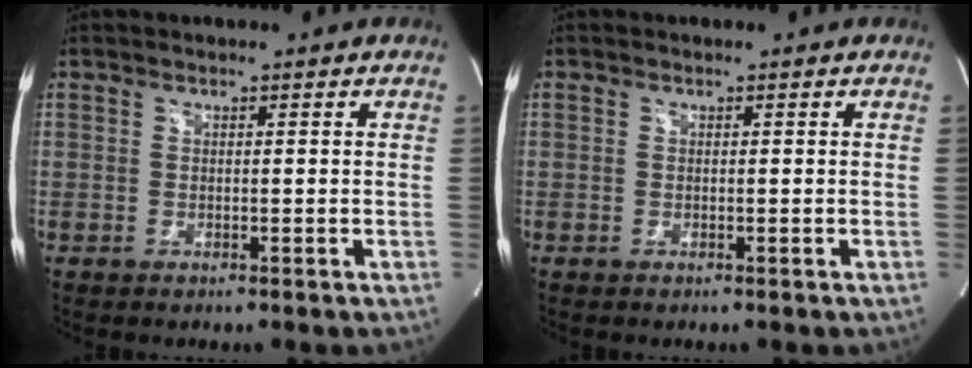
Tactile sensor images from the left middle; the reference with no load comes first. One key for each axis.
{"total": 0.0}